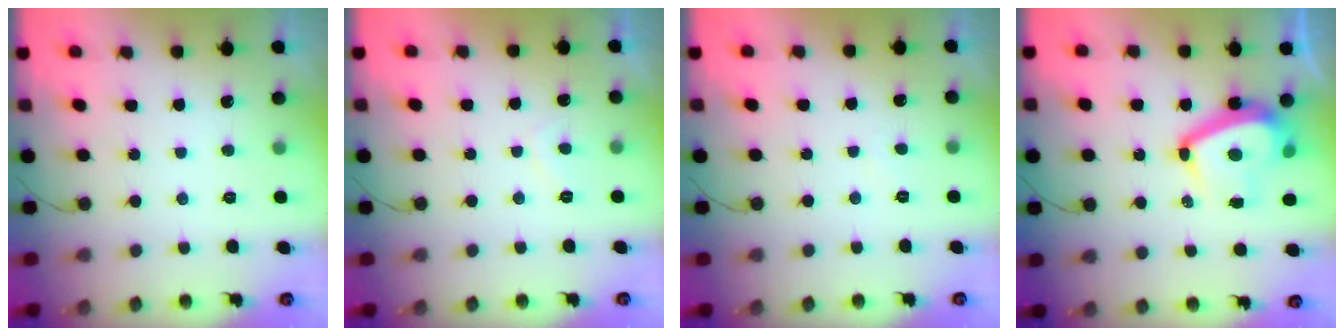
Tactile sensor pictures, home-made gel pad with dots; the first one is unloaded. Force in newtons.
{"total": 1.5, "press": 1.3, "slide": 0.7}
{"total": 1.6, "press": 1.5, "slide": 0.4}
{"total": 12.0, "press": 11.9, "slide": 1.6}